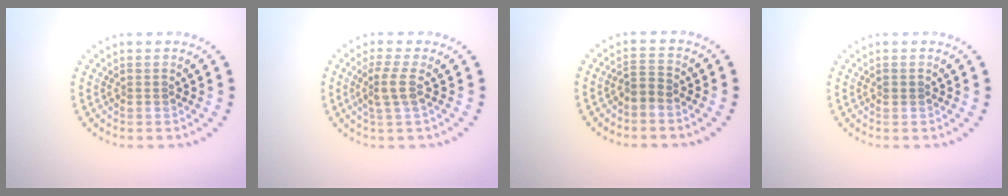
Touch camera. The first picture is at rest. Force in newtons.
{"total": 2.3, "press": 1.7, "slide": 1.6}
{"total": 1.5, "press": 1.2, "slide": 1.0}
{"total": 0.7, "press": 0.7, "slide": 0.1}